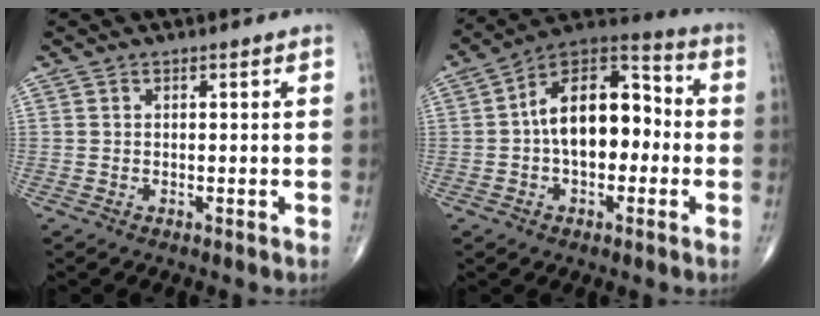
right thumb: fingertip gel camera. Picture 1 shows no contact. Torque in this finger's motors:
{"motor_torque": [0.10, 0.41, 0.90, 0.33, 0.12]}